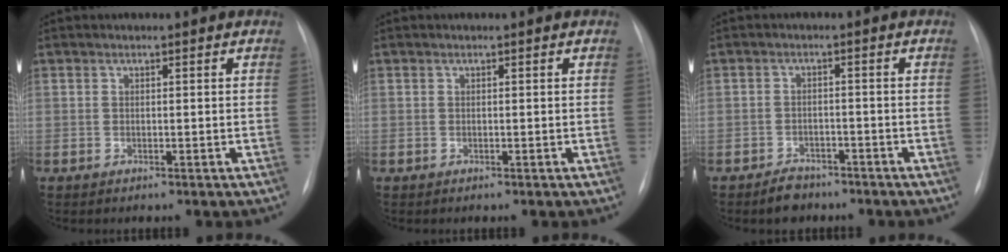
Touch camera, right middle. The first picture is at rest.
{"total": 0.0}
{"total": 3.3, "force": [-2.6, 1.9, 0.8], "torque": [-0.018, 0.004, -0.036]}